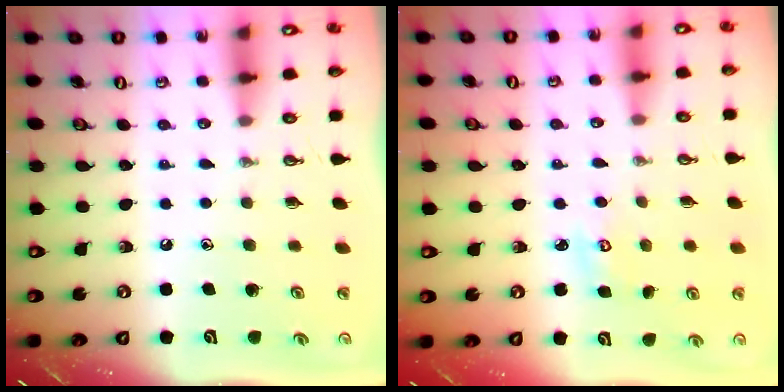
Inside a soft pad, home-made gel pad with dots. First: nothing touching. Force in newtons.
{"total": 3.7, "press": 3.7, "slide": 0.3}